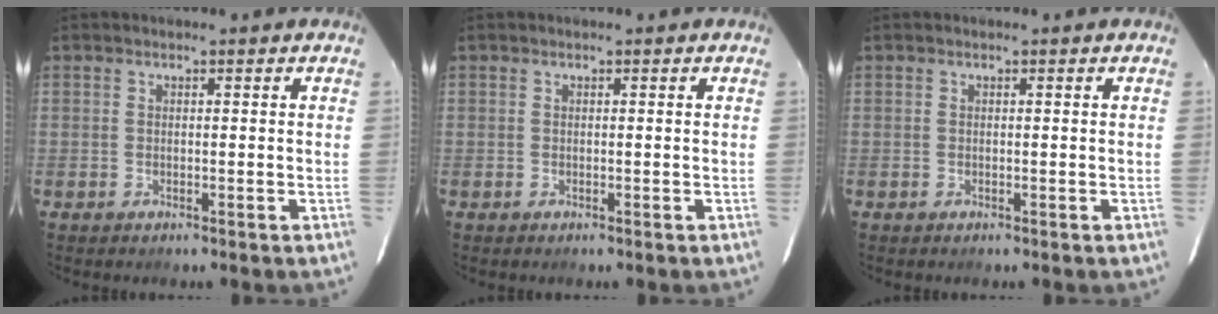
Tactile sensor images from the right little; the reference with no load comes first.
{"total": 0.0}
{"total": 0.0}